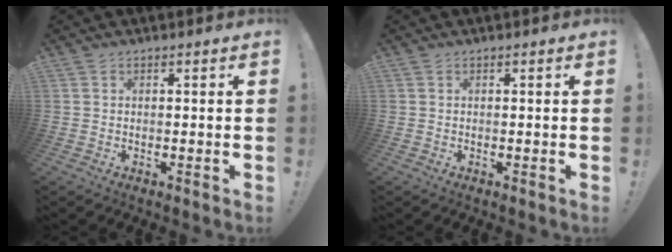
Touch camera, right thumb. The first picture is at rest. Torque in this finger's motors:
{"motor_torque": [0.00, 0.00, 0.06, -0.06, 0.00]}